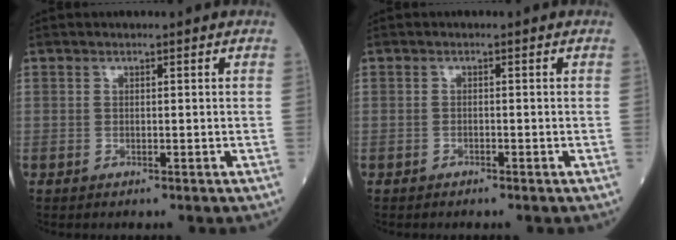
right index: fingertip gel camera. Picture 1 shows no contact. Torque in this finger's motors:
{"motor_torque": [-0.08, -0.07, 0.05, 0.00]}